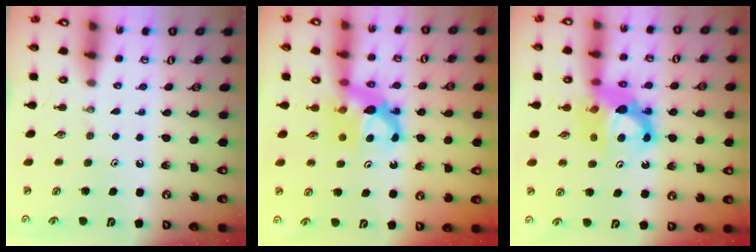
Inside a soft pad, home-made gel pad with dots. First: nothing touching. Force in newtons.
{"total": 6.9, "press": 6.9, "slide": 0.1}
{"total": 11.5, "press": 11.4, "slide": 1.3}